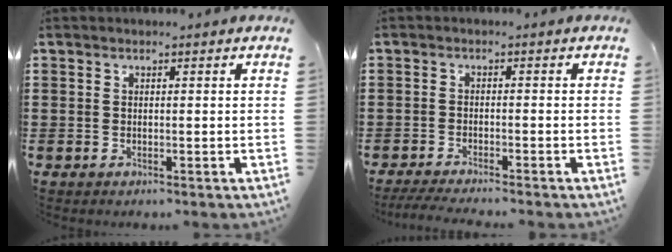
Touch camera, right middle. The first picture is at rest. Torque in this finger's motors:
{"motor_torque": [0.04, 0.01, 0.03, 0.02]}